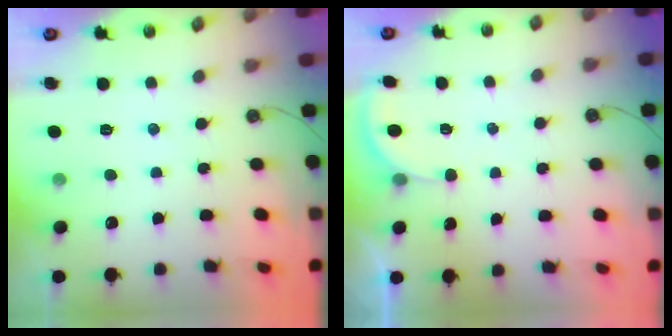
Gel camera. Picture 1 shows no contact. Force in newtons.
{"total": 2.6, "press": 2.6, "slide": 0.2}